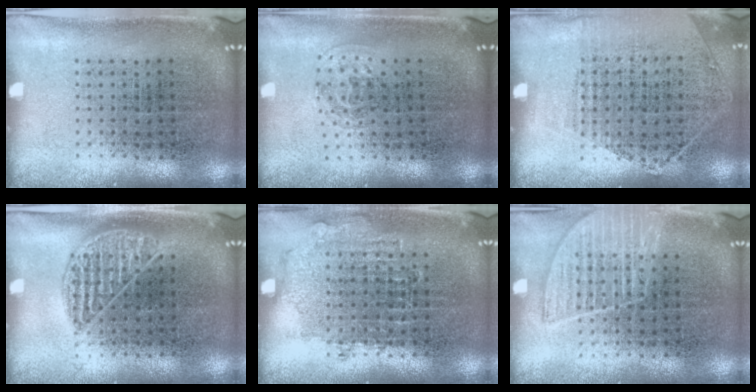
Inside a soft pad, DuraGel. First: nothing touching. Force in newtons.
{"total": 1.0, "press": 0.6, "slide": 0.7}
{"total": 1.1, "press": 0.9, "slide": 0.6}
{"total": 1.0, "press": 0.8, "slide": 0.5}
{"total": 0.9, "press": 0.8, "slide": 0.4}
{"total": 1.4, "press": 1.3, "slide": 0.6}